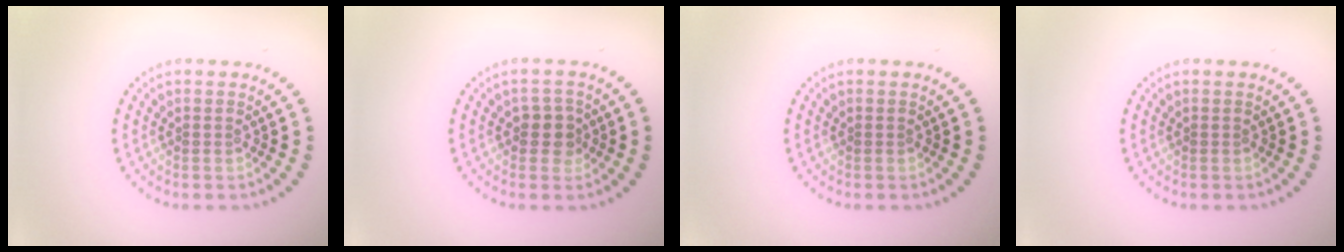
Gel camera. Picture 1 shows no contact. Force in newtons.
{"total": 2.0, "press": 1.7, "slide": 1.0}
{"total": 0.0}
{"total": 0.0}